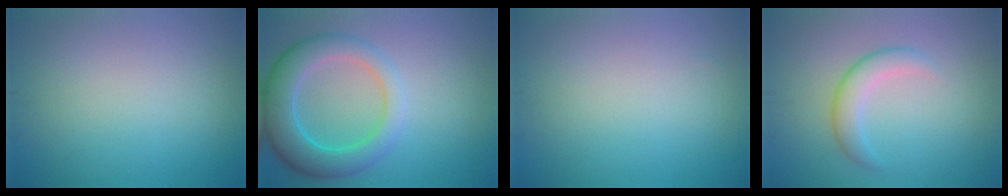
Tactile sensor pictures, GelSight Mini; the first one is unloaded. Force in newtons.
{"total": 6.2, "press": 6.2, "slide": 0.3}
{"total": 0.0}
{"total": 2.5, "press": 2.5, "slide": 0.1}